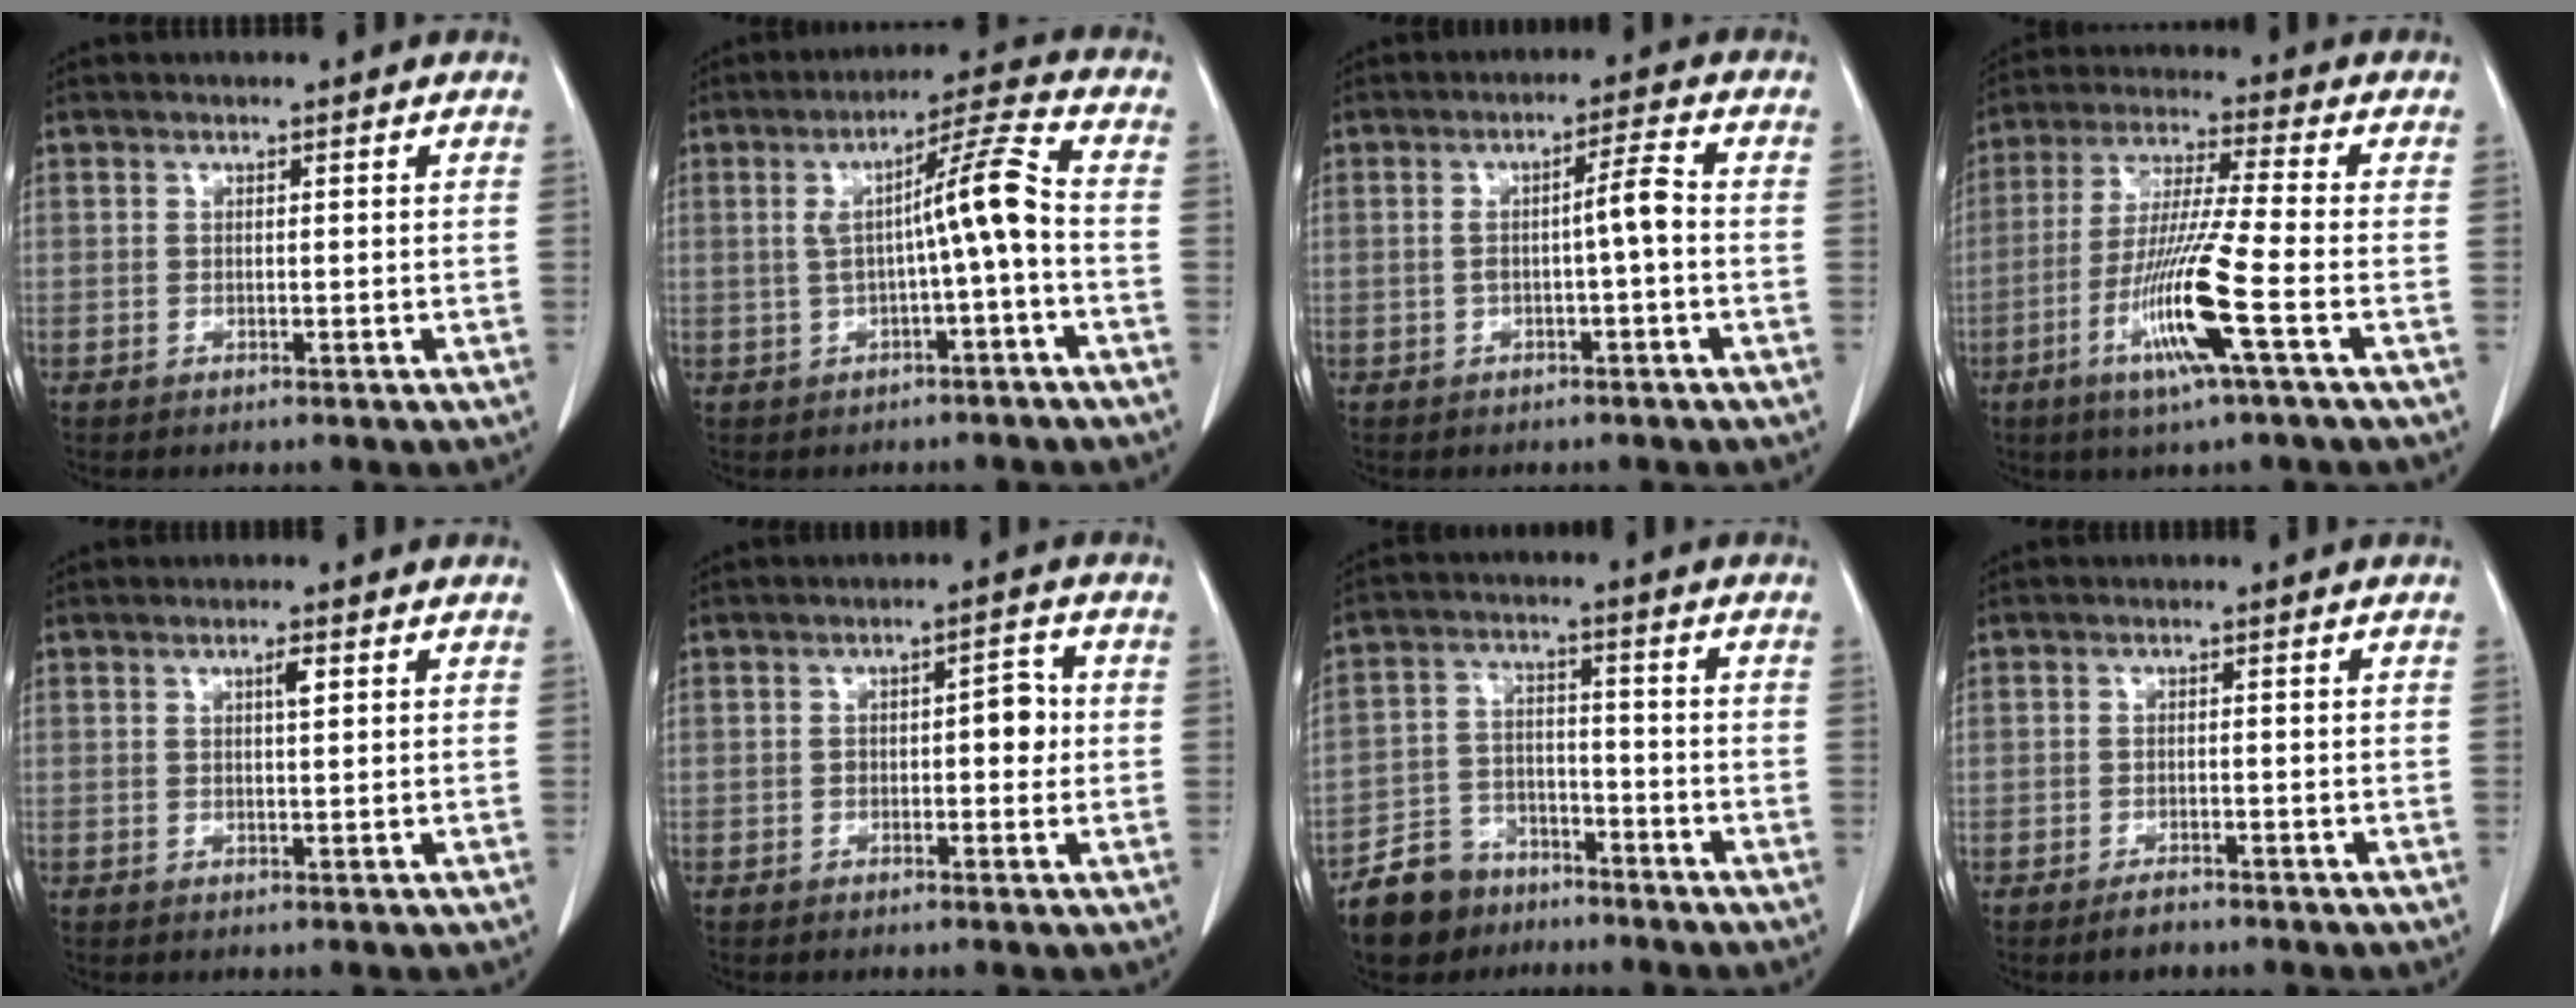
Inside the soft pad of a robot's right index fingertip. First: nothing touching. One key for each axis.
{"total": 7.6, "fx": -0.7, "fy": -0.4, "fz": 7.6, "tx": -0.118, "ty": 0.024, "tz": -0.010}
{"total": 3.9, "fx": -0.6, "fy": 0.0, "fz": 3.9, "tx": -0.064, "ty": 0.012, "tz": -0.008}
{"total": 12.5, "fx": -4.8, "fy": -1.1, "fz": 11.5, "tx": -0.229, "ty": -0.021, "tz": -0.096}
{"total": 1.5, "fx": 0.6, "fy": 0.2, "fz": 1.4, "tx": -0.025, "ty": 0.000, "tz": 0.009}
{"total": 3.9, "fx": -0.2, "fy": 1.7, "fz": 3.5, "tx": -0.044, "ty": 0.017, "tz": -0.004}
{"total": 8.7, "fx": -6.7, "fy": 5.3, "fz": 1.8, "tx": -0.046, "ty": 0.007, "tz": -0.120}
{"total": 2.2, "fx": -1.8, "fy": 1.1, "fz": 0.8, "tx": -0.014, "ty": 0.001, "tz": -0.025}